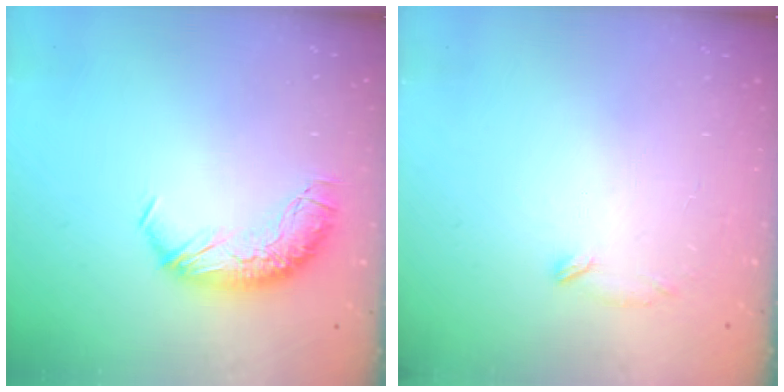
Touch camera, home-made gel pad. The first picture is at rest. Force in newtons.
{"total": 6.9, "press": 6.8, "slide": 0.8}